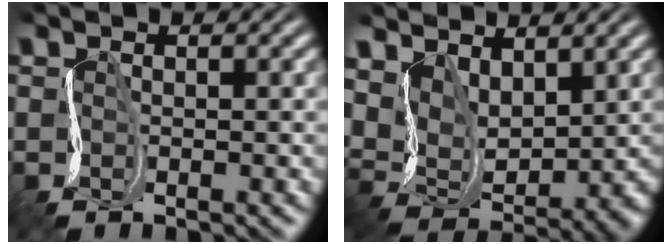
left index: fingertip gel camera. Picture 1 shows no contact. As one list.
[{"total": 5.6, "force": [3.7, 3.1, 2.9], "torque": [-0.066, -0.008, 0.075]}]